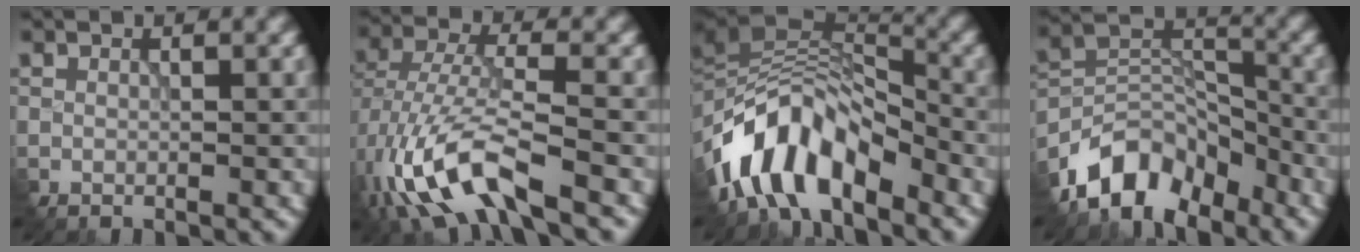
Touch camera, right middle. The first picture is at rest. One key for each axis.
{"total": 9.0, "fx": -4.8, "fy": 3.3, "fz": 6.8, "tx": -0.160, "ty": 0.007, "tz": -0.093}
{"total": 8.7, "fx": -5.6, "fy": 3.9, "fz": 5.5, "tx": -0.094, "ty": 0.017, "tz": -0.105}
{"total": 7.5, "fx": -5.9, "fy": 3.9, "fz": 2.4, "tx": -0.038, "ty": 0.005, "tz": -0.117}